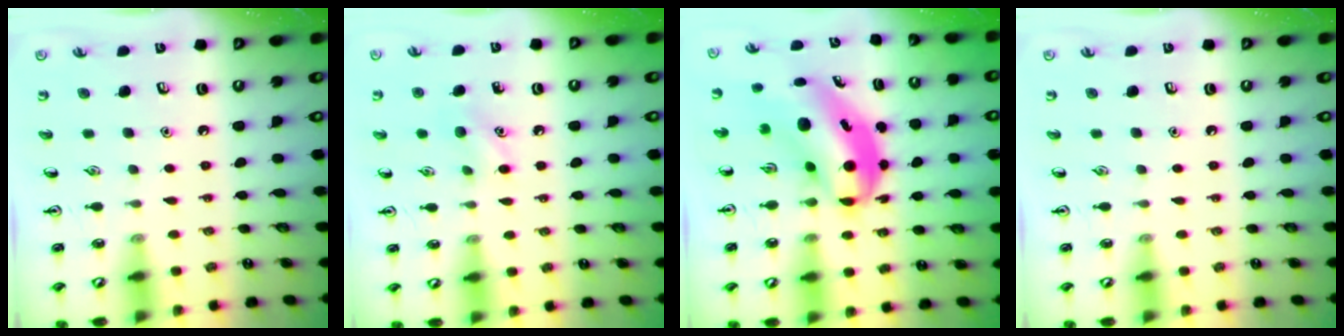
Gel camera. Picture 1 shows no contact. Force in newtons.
{"total": 6.3, "press": 6.1, "slide": 1.6}
{"total": 7.9, "press": 7.7, "slide": 1.6}
{"total": 0.0}